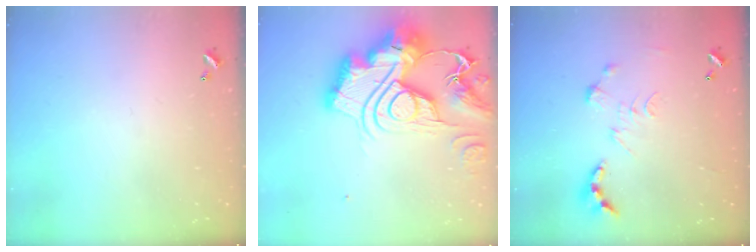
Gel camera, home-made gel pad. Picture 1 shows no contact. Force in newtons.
{"total": 0.6, "press": 0.6, "slide": 0.0}
{"total": 0.0}